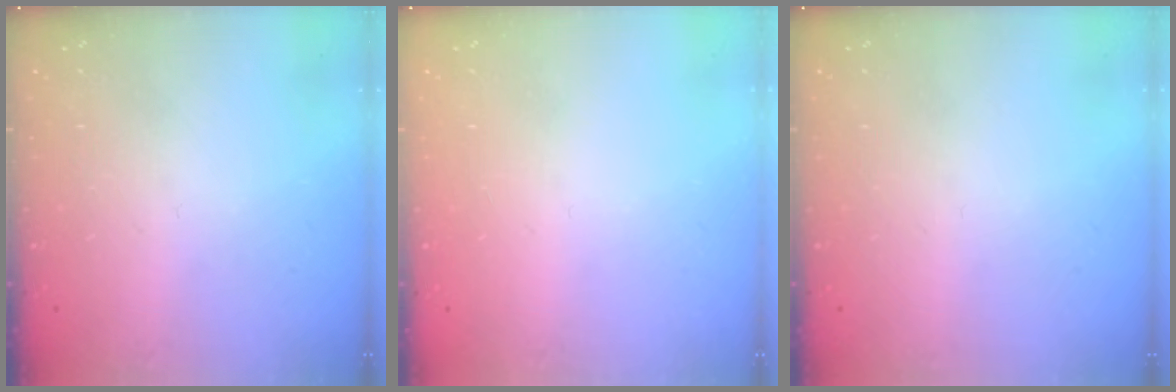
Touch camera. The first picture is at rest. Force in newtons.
{"total": 1.5, "press": 1.5, "slide": 0.1}
{"total": 0.0}